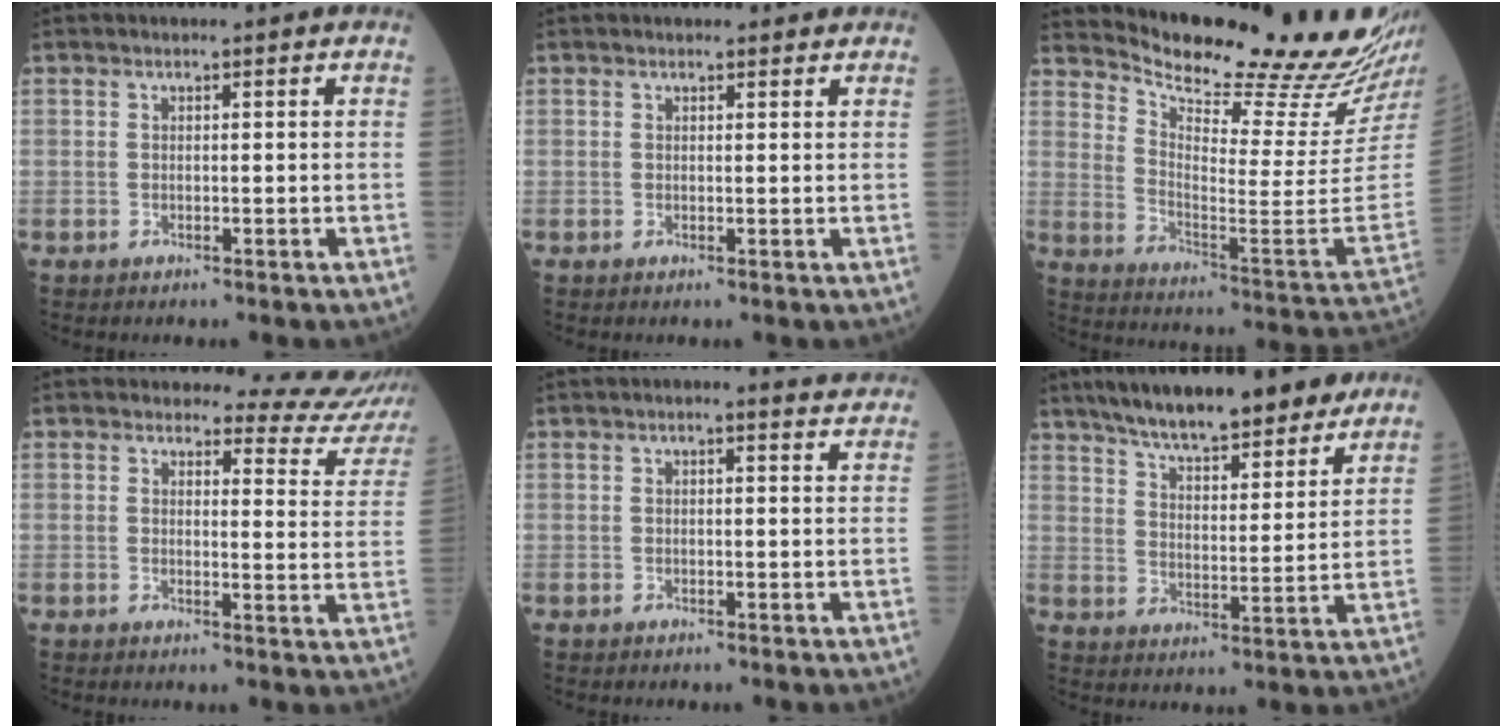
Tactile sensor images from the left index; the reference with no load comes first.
{"total": 2.5, "force": [2.3, 0.7, 0.5], "torque": [-0.006, 0.005, 0.021]}
{"total": 23.4, "force": [21.9, -0.3, 8.2], "torque": [-0.147, -0.122, 0.299]}
{"total": 11.0, "force": [10.8, 1.8, 0.3], "torque": [0.029, -0.074, 0.086]}
{"total": 2.9, "force": [2.4, 0.7, 1.6], "torque": [-0.021, 0.011, 0.018]}
{"total": 17.4, "force": [14.5, 3.2, 9.1], "torque": [-0.141, 0.005, 0.215]}